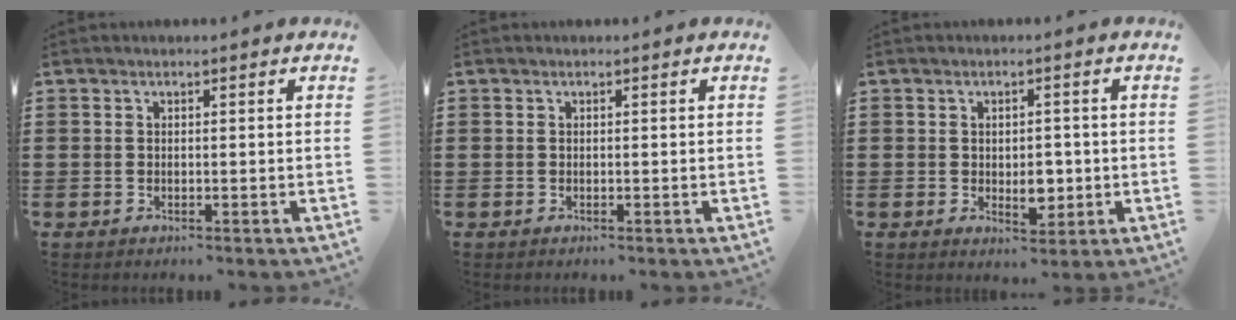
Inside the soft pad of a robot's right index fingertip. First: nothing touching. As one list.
[{"total": 0.0}, {"total": 4.2, "force": [-0.5, 2.6, 3.3], "torque": [-0.046, -0.001, -0.012]}]